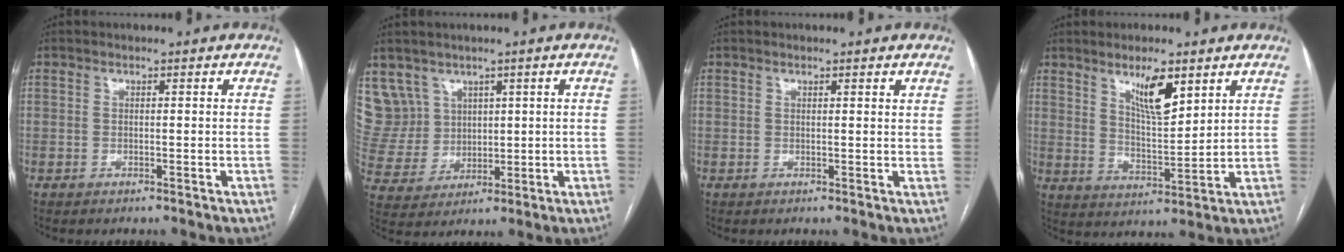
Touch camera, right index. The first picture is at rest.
{"total": 8.6, "force": [4.7, 7.1, 0.1], "torque": [-0.015, 0.033, 0.113]}
{"total": 1.1, "force": [0.9, 0.3, 0.6], "torque": [-0.007, 0.000, 0.010]}
{"total": 7.0, "force": [4.2, -0.3, 5.6], "torque": [-0.101, -0.018, 0.079]}